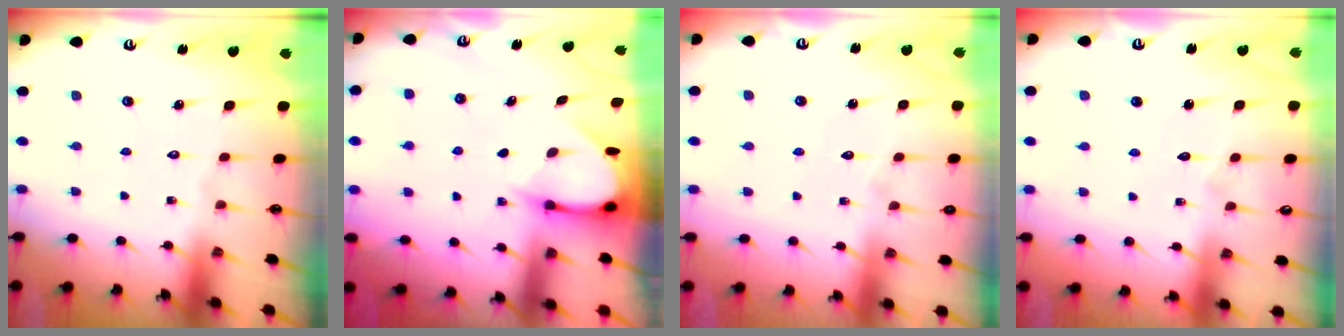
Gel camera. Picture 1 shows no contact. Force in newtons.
{"total": 3.6, "press": 3.6, "slide": 0.3}
{"total": 4.8, "press": 4.8, "slide": 0.5}
{"total": 3.7, "press": 3.7, "slide": 0.1}